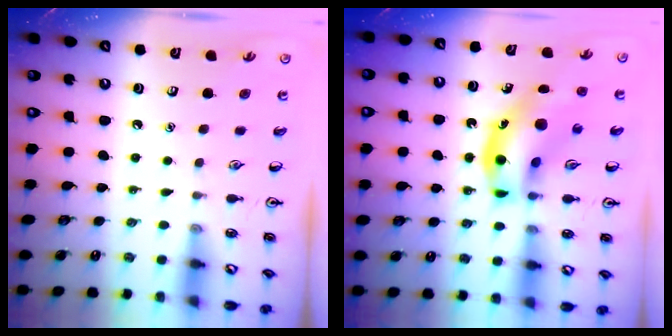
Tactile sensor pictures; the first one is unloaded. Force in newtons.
{"total": 14.7, "press": 14.2, "slide": 4.0}